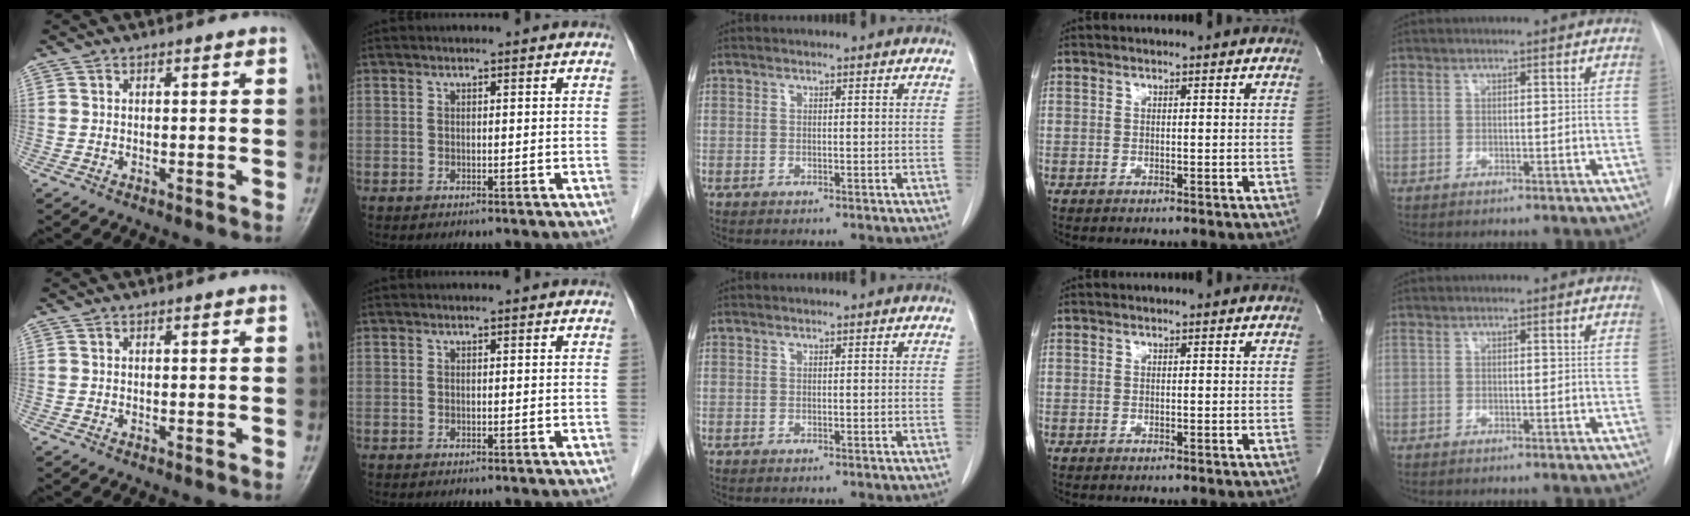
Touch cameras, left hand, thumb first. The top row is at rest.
{}